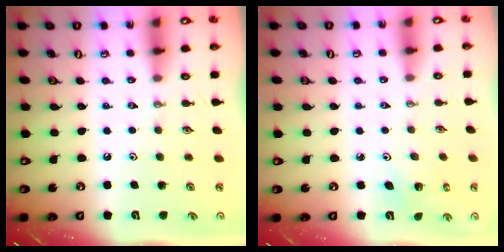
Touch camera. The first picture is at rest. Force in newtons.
{"total": 2.7, "press": 2.7, "slide": 0.2}